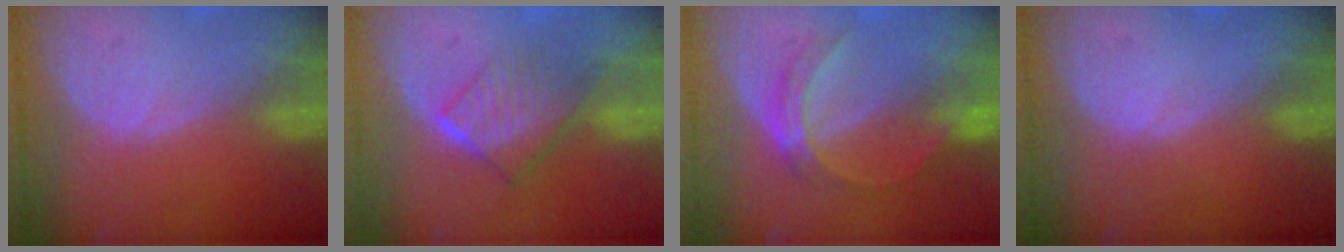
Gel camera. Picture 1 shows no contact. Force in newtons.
{"total": 6.7, "press": 6.1, "slide": 2.9}
{"total": 5.0, "press": 4.7, "slide": 1.6}
{"total": 0.6, "press": 0.1, "slide": 0.6}